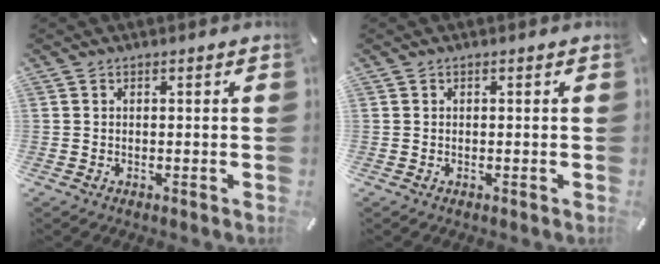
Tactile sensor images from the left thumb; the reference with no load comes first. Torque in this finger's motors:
{"motor_torque": [-0.05, -0.05, -0.03, 0.04, 0.00]}